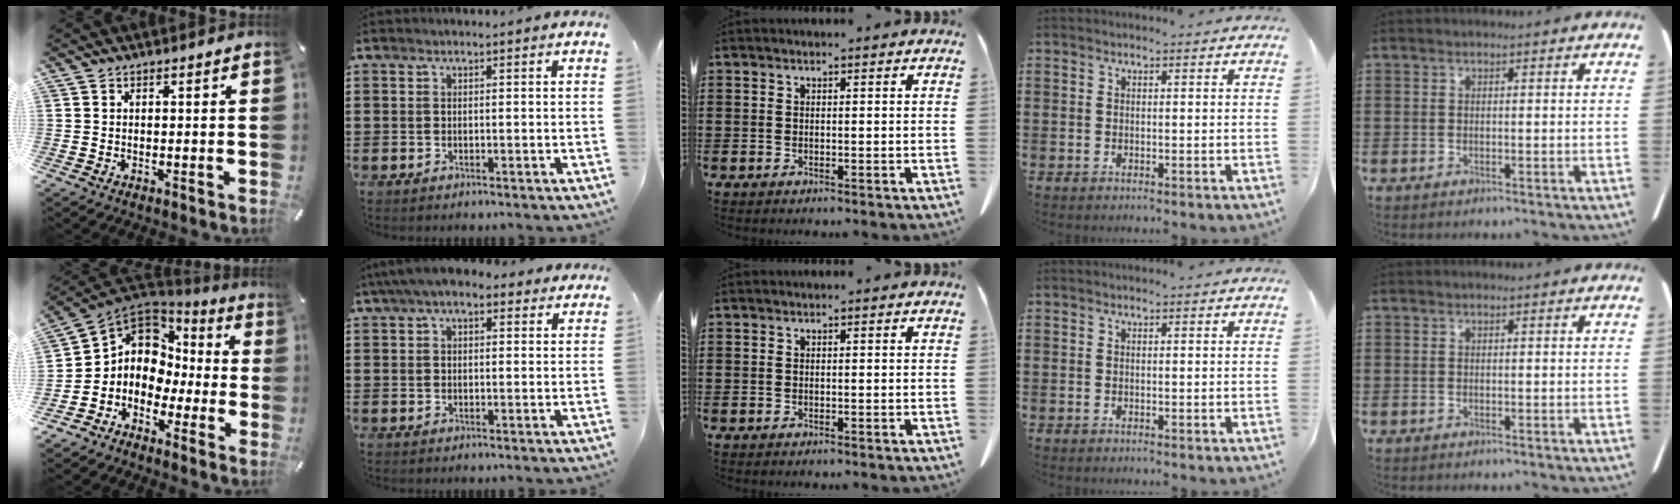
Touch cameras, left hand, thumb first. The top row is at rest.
{"thumb": {"total": 7.8, "force": [-0.3, 7.6, 1.7], "torque": [-0.063, -0.011, -0.001]}, "index": {"total": 4.9, "force": [3.4, 2.2, 2.8], "torque": [-0.068, 0.006, 0.061]}}